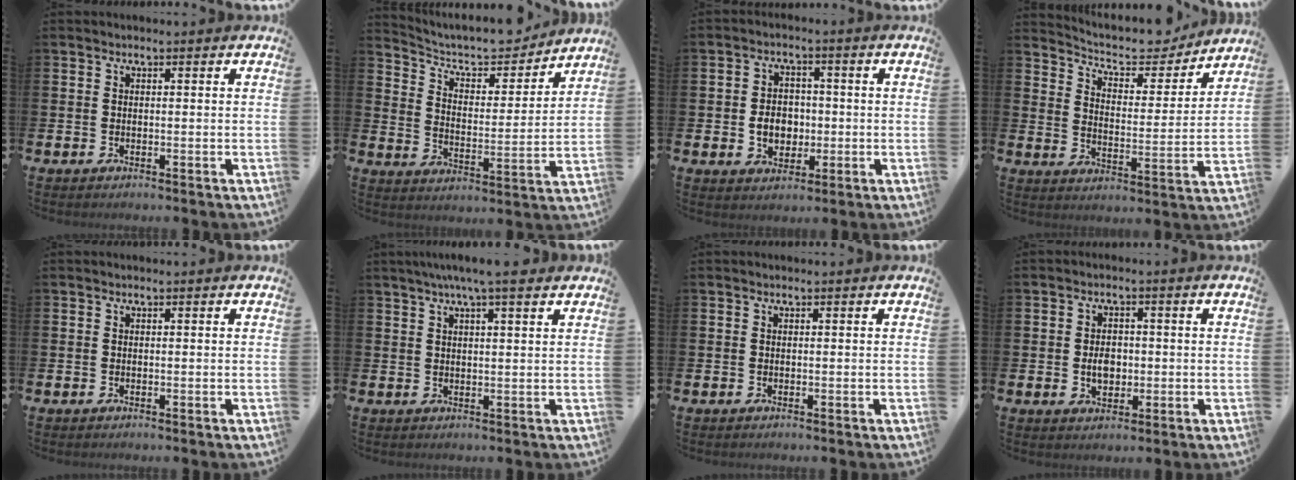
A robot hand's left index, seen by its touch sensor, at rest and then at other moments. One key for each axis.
{"total": 8.1, "fx": 7.5, "fy": 2.4, "fz": 2.2, "tx": -0.066, "ty": -0.052, "tz": 0.128}
{"total": 4.6, "fx": -0.6, "fy": 3.8, "fz": 2.6, "tx": -0.033, "ty": 0.002, "tz": -0.021}
{"total": 7.1, "fx": 6.6, "fy": 2.1, "fz": 1.5, "tx": -0.052, "ty": -0.049, "tz": 0.110}
{"total": 0.0}
{"total": 5.0, "fx": 4.0, "fy": 0.1, "fz": 2.9, "tx": -0.054, "ty": -0.007, "tz": 0.069}
{"total": 0.0}
{"total": 3.3, "fx": -0.2, "fy": 2.4, "fz": 2.2, "tx": -0.027, "ty": 0.002, "tz": -0.011}